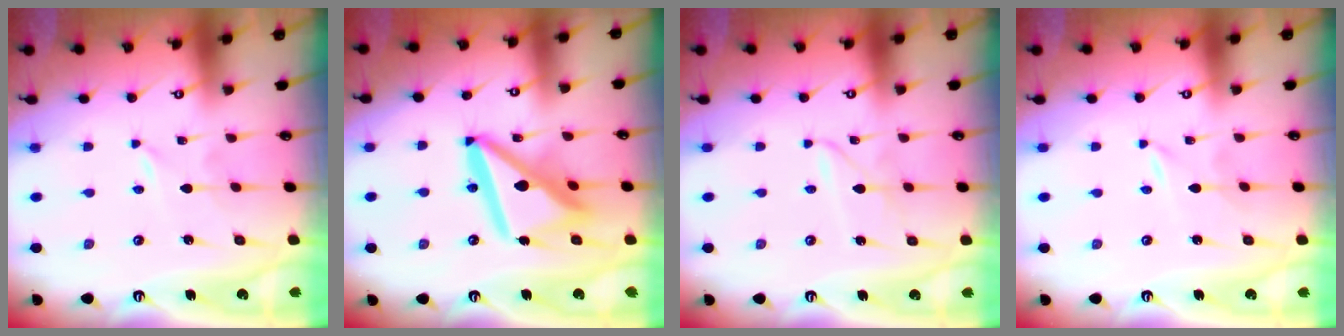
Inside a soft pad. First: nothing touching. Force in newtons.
{"total": 16.4, "press": 16.3, "slide": 1.6}
{"total": 2.4, "press": 2.4, "slide": 0.3}
{"total": 0.0}